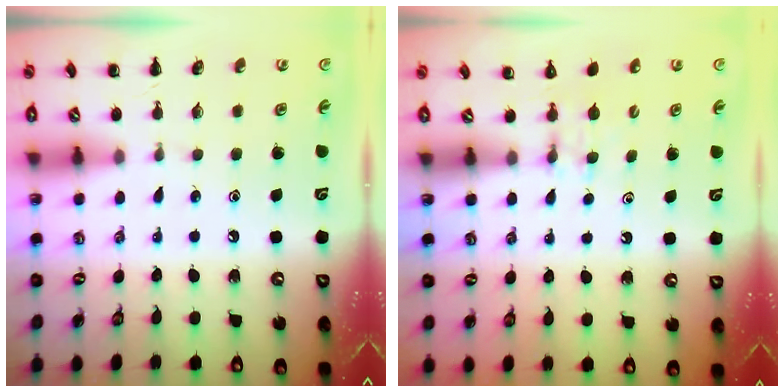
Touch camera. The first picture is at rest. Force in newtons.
{"total": 3.3, "press": 3.1, "slide": 1.1}